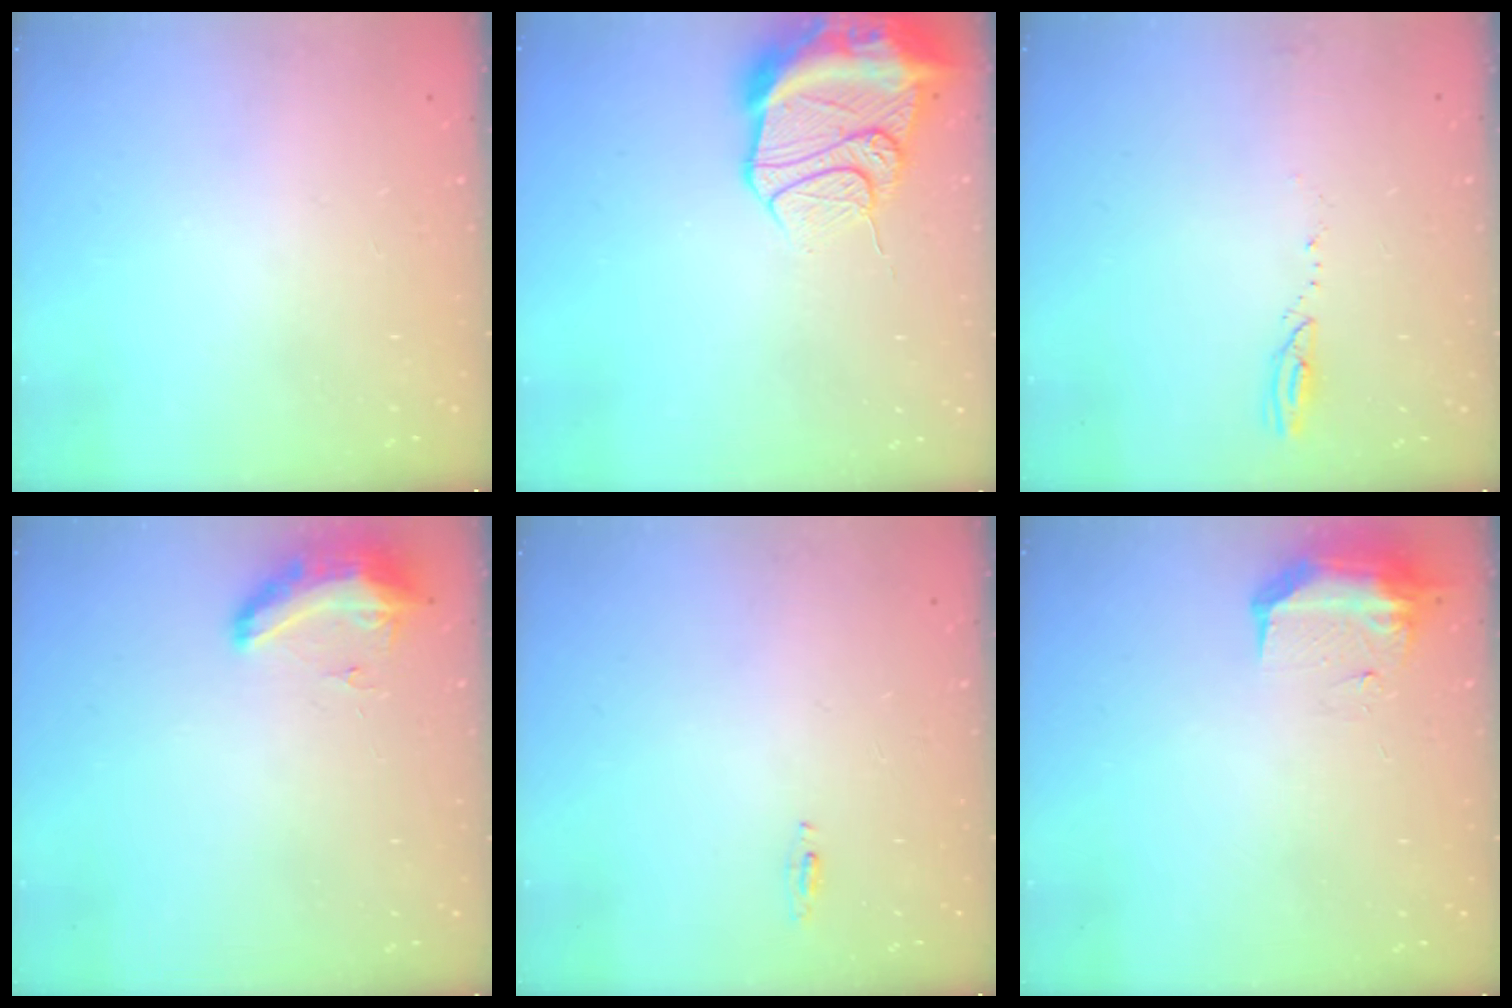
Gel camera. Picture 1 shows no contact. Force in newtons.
{"total": 16.7, "press": 16.6, "slide": 1.6}
{"total": 2.5, "press": 2.4, "slide": 0.3}
{"total": 9.6, "press": 9.0, "slide": 3.4}
{"total": 3.9, "press": 2.9, "slide": 2.6}
{"total": 9.9, "press": 9.1, "slide": 3.9}